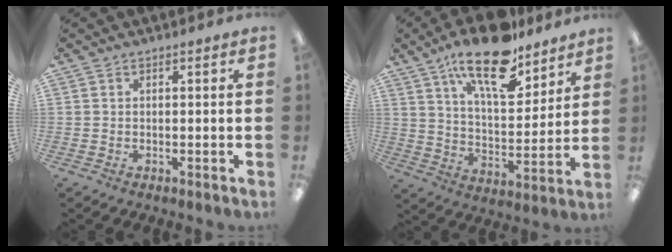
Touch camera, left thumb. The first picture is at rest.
{"total": 19.1, "force": [13.4, 7.5, 11.3], "torque": [-0.180, -0.074, 0.224]}